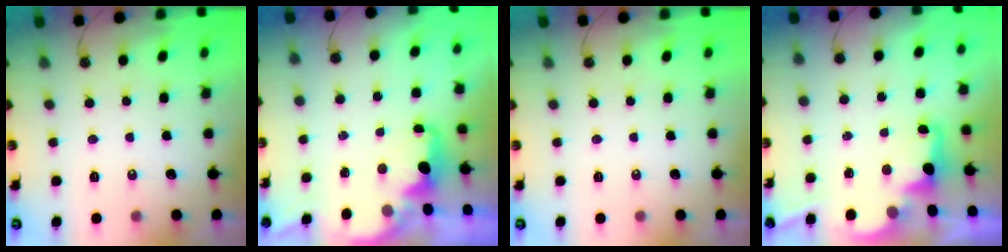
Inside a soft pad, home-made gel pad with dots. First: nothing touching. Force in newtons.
{"total": 2.1, "press": 2.0, "slide": 0.8}
{"total": 0.0}
{"total": 2.6, "press": 2.5, "slide": 0.8}